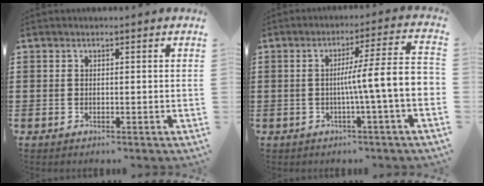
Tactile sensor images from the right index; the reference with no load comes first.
{"total": 8.2, "force": [-1.3, -0.3, 8.1], "torque": [-0.135, -0.010, -0.029]}